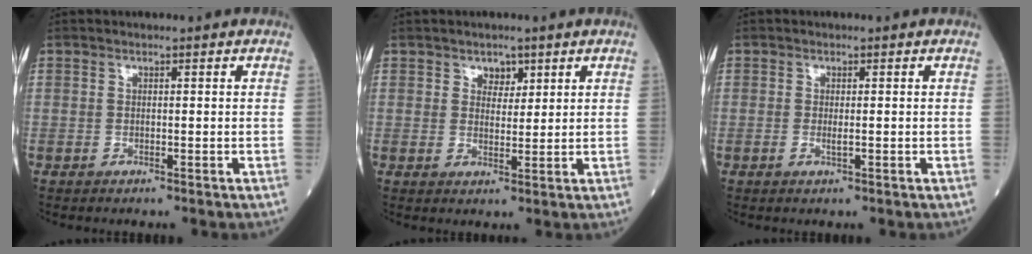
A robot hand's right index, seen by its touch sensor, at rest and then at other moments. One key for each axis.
{"total": 2.6, "fx": 1.6, "fy": 1.7, "fz": 1.1, "tx": -0.010, "ty": -0.001, "tz": 0.025}
{"total": 1.1, "fx": -0.2, "fy": 0.1, "fz": 1.0, "tx": -0.023, "ty": -0.002, "tz": -0.002}